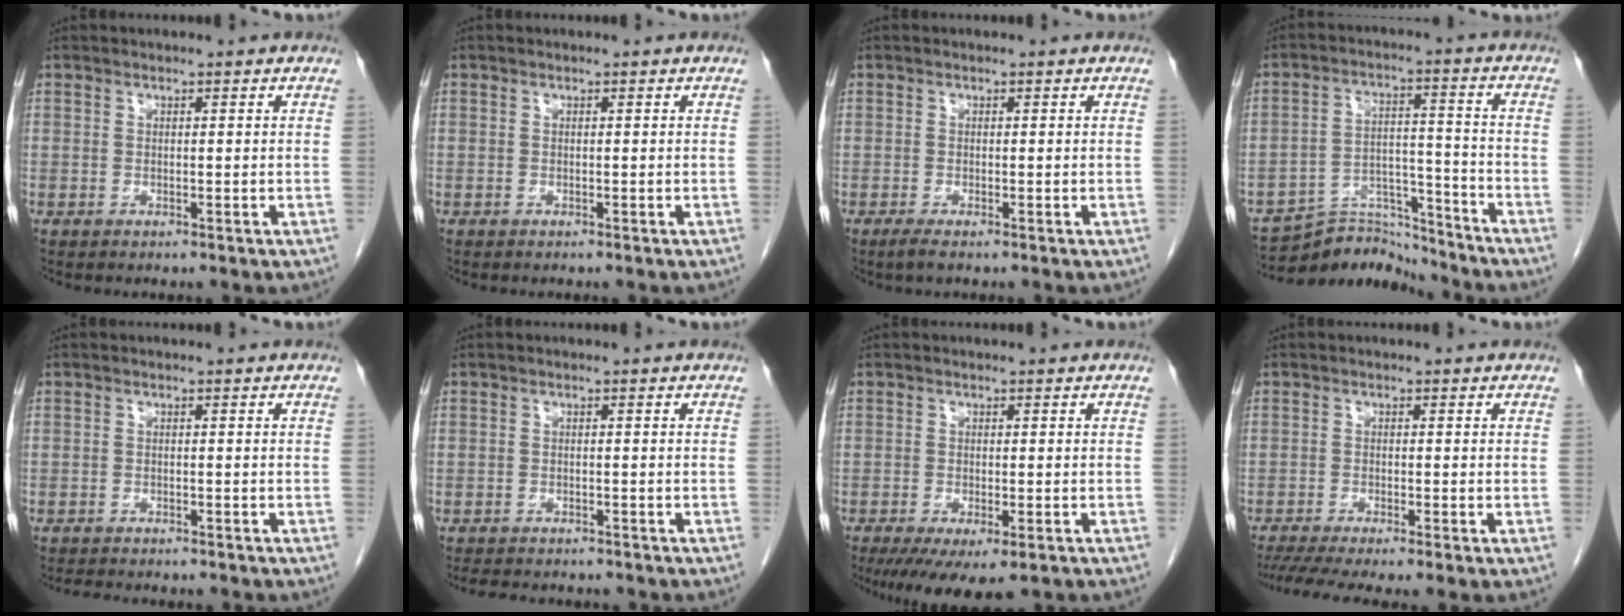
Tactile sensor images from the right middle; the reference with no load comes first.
{"total": 0.0}
{"total": 1.3, "force": [-0.9, 0.0, 0.9], "torque": [-0.024, -0.005, -0.018]}
{"total": 9.5, "force": [-9.4, 1.4, 0.0], "torque": [0.008, 0.031, -0.164]}
{"total": 5.3, "force": [-4.8, 1.1, 2.0], "torque": [-0.031, -0.010, -0.067]}
{"total": 7.0, "force": [-6.3, 1.9, 2.5], "torque": [-0.039, -0.006, -0.086]}
{"total": 8.2, "force": [-5.4, 2.5, 5.7], "torque": [-0.084, -0.020, -0.082]}
{"total": 7.2, "force": [-5.6, 0.2, 4.6], "torque": [-0.073, -0.013, -0.093]}